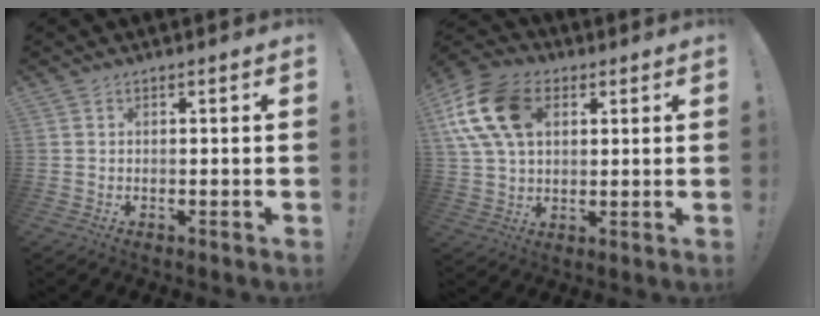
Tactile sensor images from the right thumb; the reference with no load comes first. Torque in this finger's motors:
{"motor_torque": [1.09, 1.49, 1.52, 0.42, 0.18]}